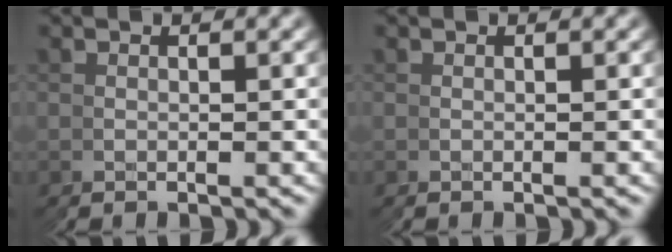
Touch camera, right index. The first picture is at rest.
{"total": 0.0}